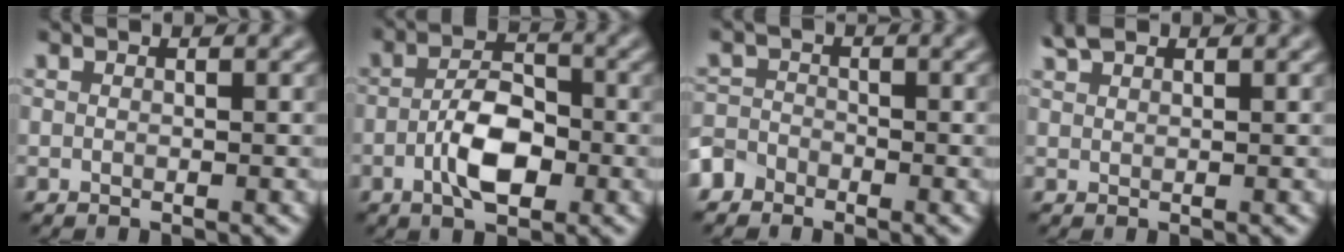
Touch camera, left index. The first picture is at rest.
{"total": 4.8, "force": [-1.6, 2.2, 3.9], "torque": [-0.074, 0.005, -0.033]}
{"total": 2.3, "force": [-1.8, 1.5, 0.1], "torque": [0.003, 0.003, -0.043]}
{"total": 1.6, "force": [1.4, 0.5, 0.6], "torque": [-0.013, 0.006, 0.030]}